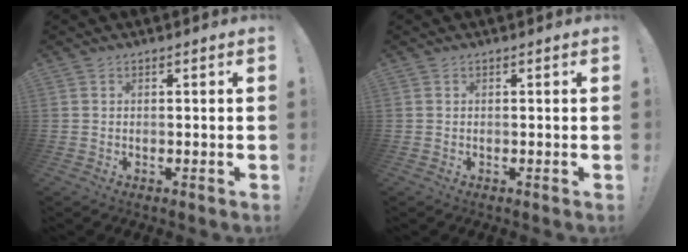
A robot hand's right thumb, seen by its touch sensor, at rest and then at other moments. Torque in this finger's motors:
{"motor_torque": [-0.02, -0.02, 0.00, 0.00, 0.00]}